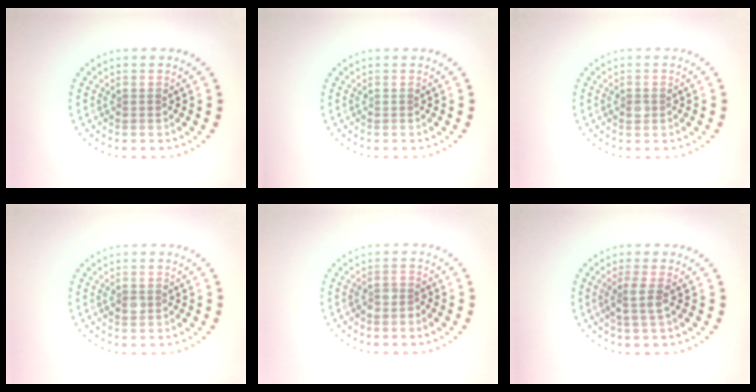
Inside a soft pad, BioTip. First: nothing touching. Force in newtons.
{"total": 0.0}
{"total": 1.0, "press": 1.0, "slide": 0.2}
{"total": 1.0, "press": 1.0, "slide": 0.1}
{"total": 1.4, "press": 1.2, "slide": 0.8}
{"total": 1.9, "press": 1.5, "slide": 1.2}